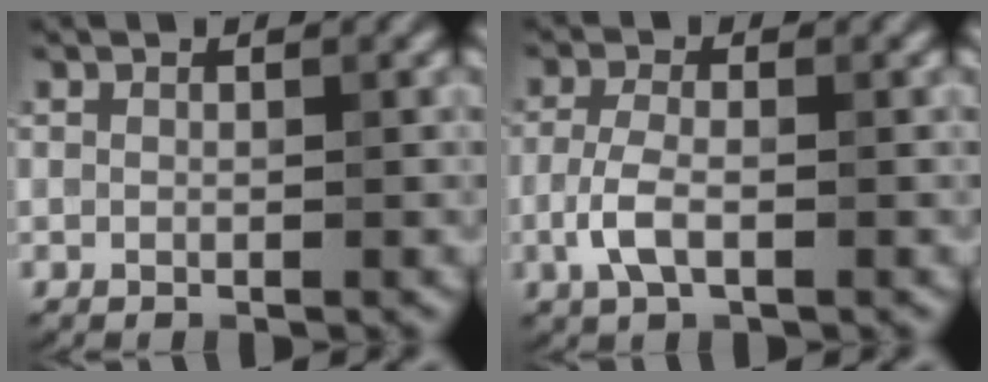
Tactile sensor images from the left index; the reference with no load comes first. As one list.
[{"total": 2.9, "force": [-1.1, 1.0, 2.5], "torque": [-0.060, 0.005, -0.024]}]